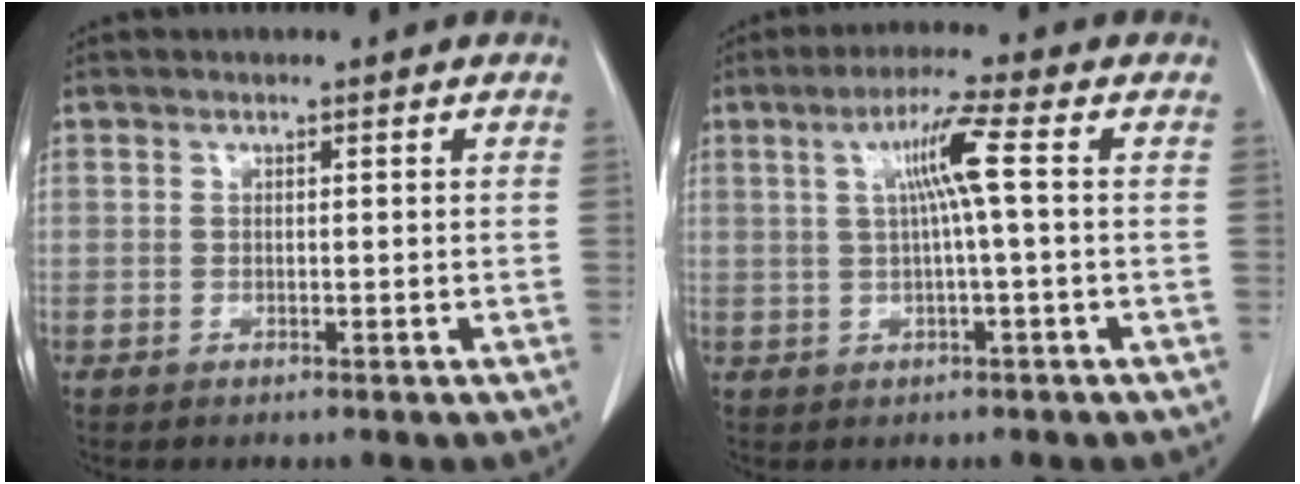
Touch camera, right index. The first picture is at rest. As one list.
[{"total": 6.0, "force": [1.0, -0.8, 5.9], "torque": [-0.110, 0.012, 0.022]}]